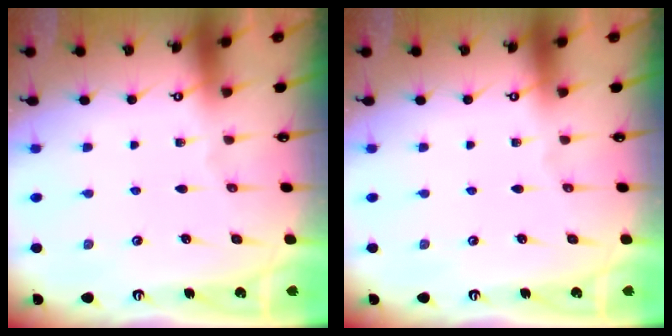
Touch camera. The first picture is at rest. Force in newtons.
{"total": 0.0}